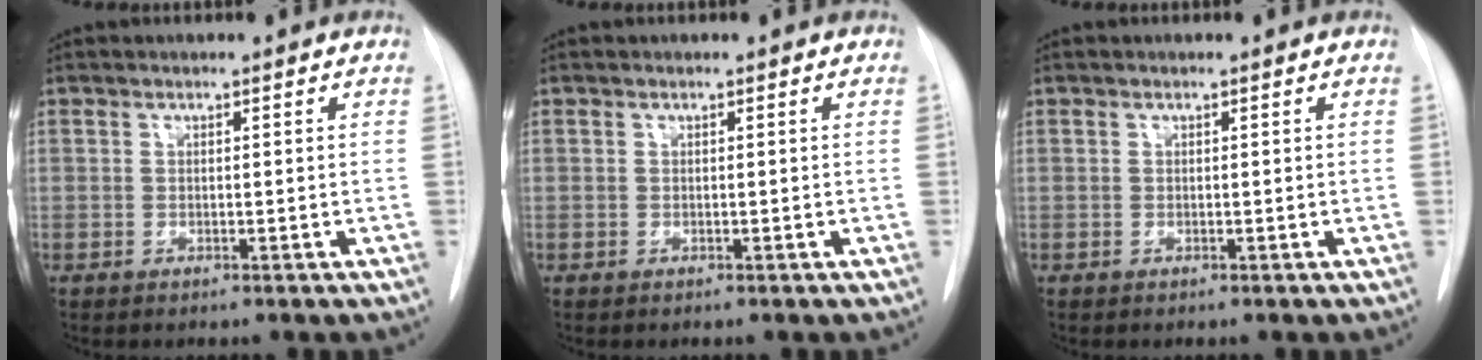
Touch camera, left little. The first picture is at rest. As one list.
[{"total": 0.0}, {"total": 0.0}]